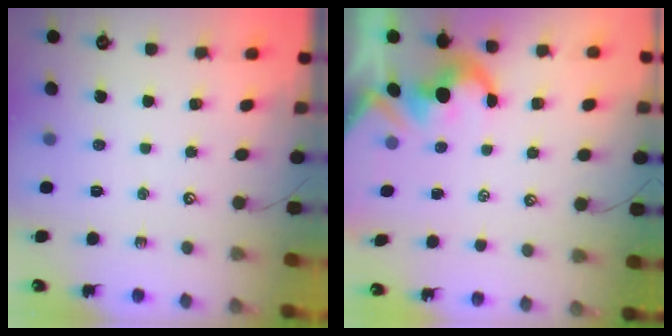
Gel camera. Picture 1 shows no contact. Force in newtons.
{"total": 1.7, "press": 1.5, "slide": 0.8}